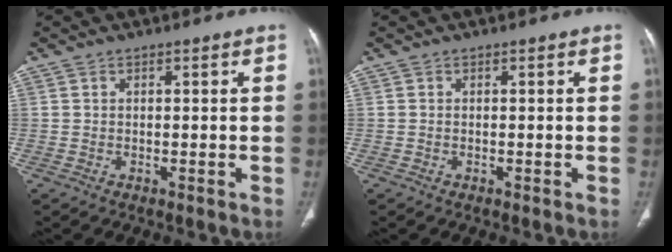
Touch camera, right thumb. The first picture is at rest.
{"total": 0.0}